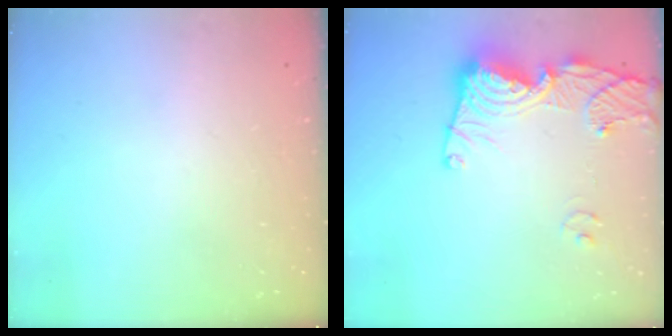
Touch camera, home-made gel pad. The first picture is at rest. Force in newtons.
{"total": 14.9, "press": 14.8, "slide": 1.7}